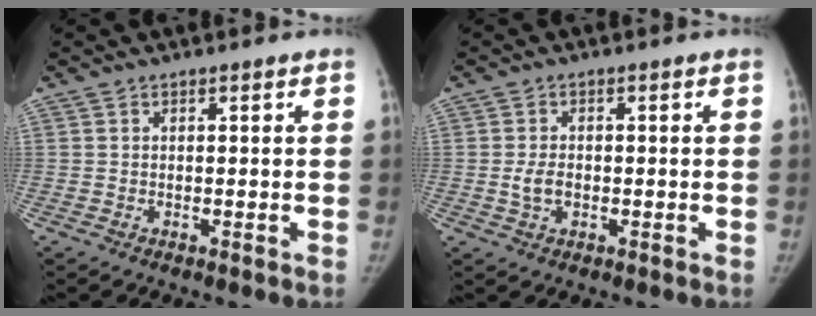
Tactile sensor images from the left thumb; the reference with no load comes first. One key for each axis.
{"total": 3.4, "fx": -0.6, "fy": 2.3, "fz": 2.4, "tx": -0.044, "ty": 0.006, "tz": -0.011}